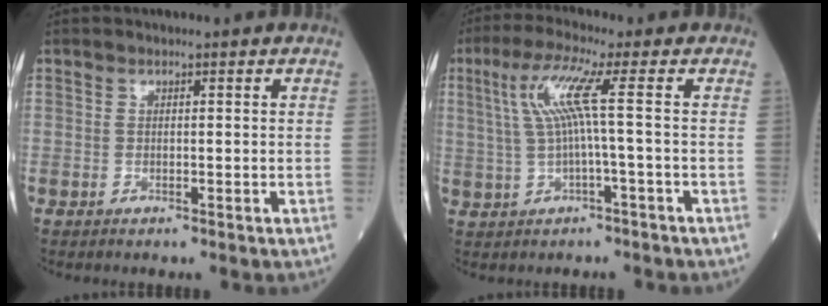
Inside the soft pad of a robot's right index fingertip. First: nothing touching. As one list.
[{"total": 6.5, "force": [1.0, -1.0, 6.4], "torque": [-0.134, 0.018, 0.029]}]